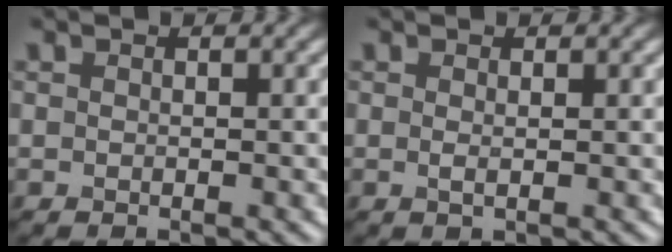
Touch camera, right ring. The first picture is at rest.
{"total": 0.6, "force": [0.0, 0.1, 0.6], "torque": [-0.016, -0.001, 0.001]}